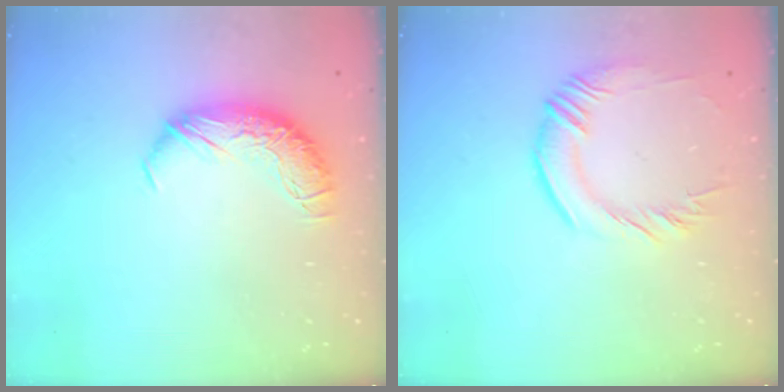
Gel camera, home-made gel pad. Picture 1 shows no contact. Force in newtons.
{"total": 1.5, "press": 1.0, "slide": 1.1}